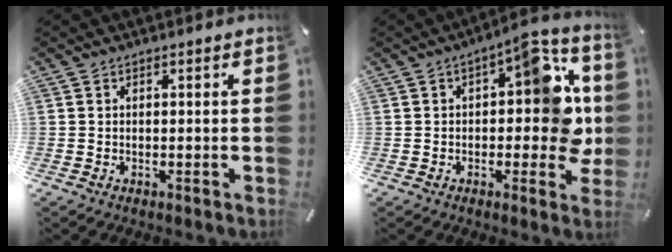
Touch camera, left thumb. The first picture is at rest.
{"total": 14.9, "force": [1.6, 7.3, 13.0], "torque": [-0.139, -0.014, 0.020]}